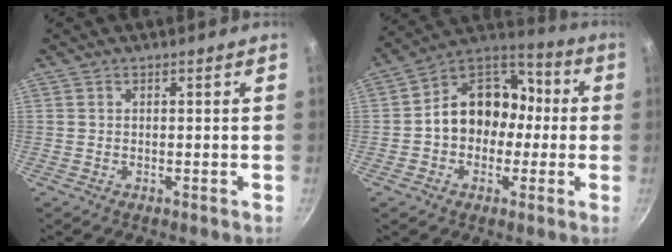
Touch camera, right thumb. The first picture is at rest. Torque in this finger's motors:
{"motor_torque": [1.44, 2.73, 1.05, -0.51, 0.11]}